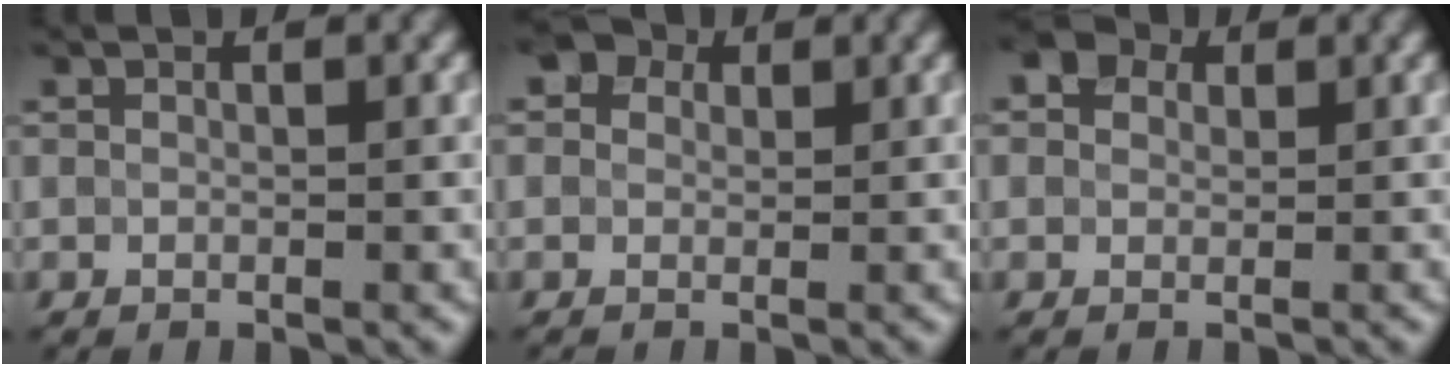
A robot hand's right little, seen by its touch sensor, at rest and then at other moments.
{"total": 4.2, "force": [1.6, 3.4, 1.7], "torque": [-0.021, 0.025, -0.007]}
{"total": 3.3, "force": [1.6, 2.5, 1.3], "torque": [-0.012, 0.020, 0.003]}